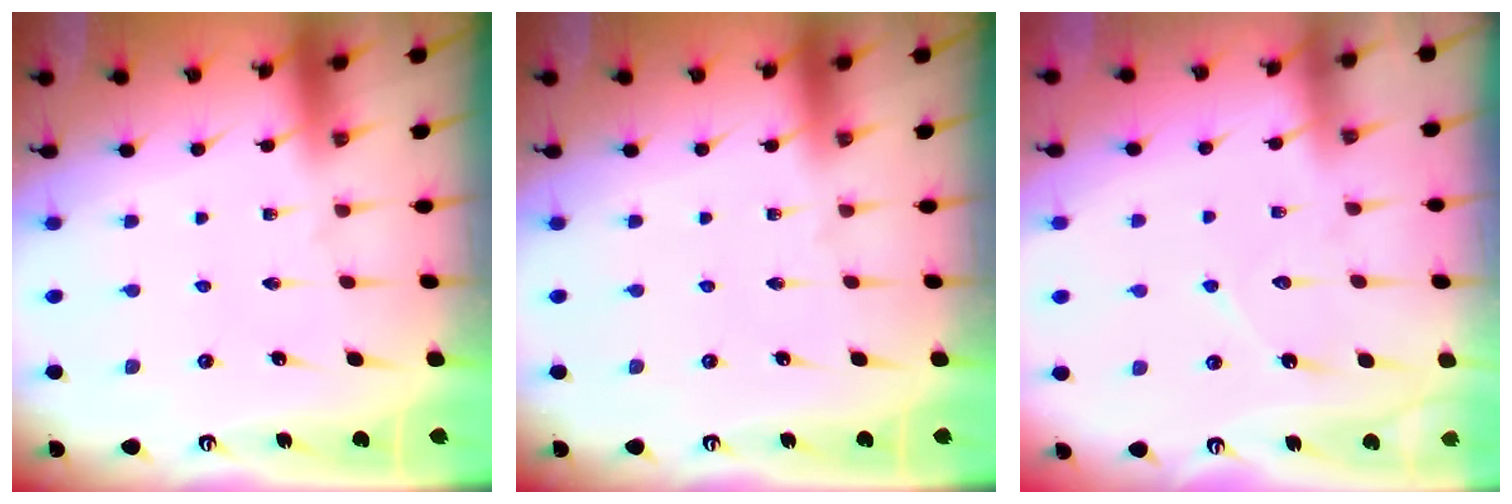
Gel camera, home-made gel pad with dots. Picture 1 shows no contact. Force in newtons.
{"total": 0.0}
{"total": 6.1, "press": 6.1, "slide": 0.6}